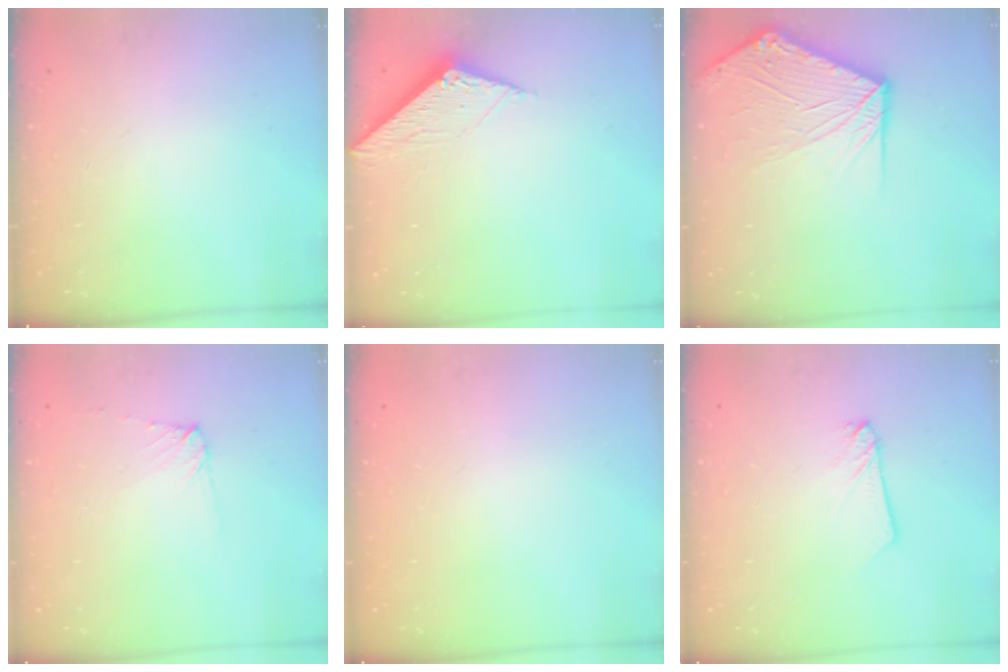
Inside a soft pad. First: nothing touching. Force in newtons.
{"total": 6.1, "press": 6.1, "slide": 0.3}
{"total": 11.6, "press": 11.4, "slide": 1.7}
{"total": 5.1, "press": 5.1, "slide": 0.8}
{"total": 0.7, "press": 0.3, "slide": 0.7}
{"total": 2.2, "press": 2.2, "slide": 0.1}